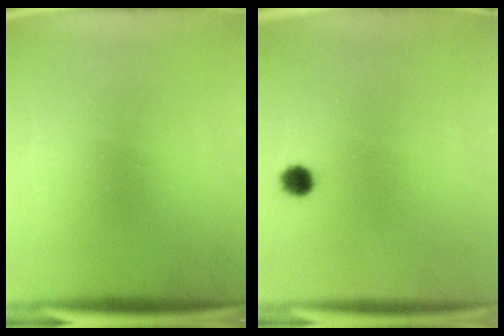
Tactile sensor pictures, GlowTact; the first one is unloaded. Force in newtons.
{"total": 2.4}